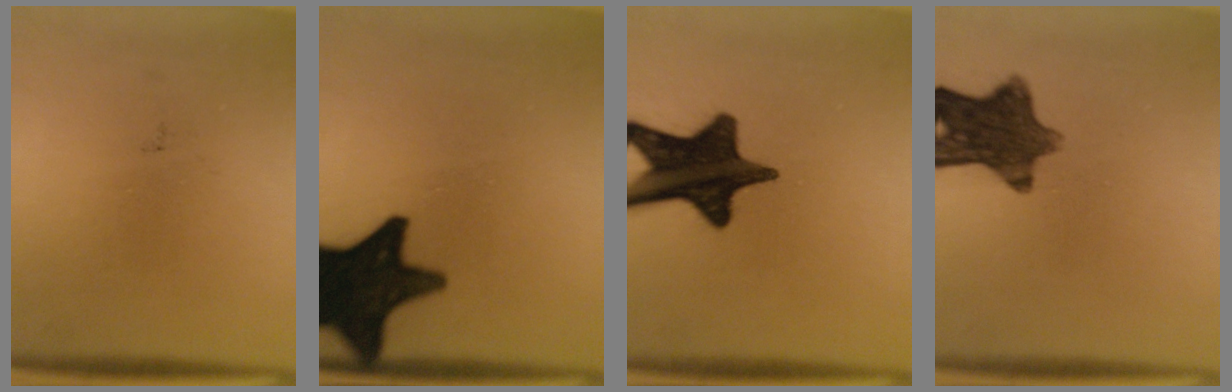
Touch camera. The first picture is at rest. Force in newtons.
{"total": 19.0}
{"total": 16.9}
{"total": 10.6}